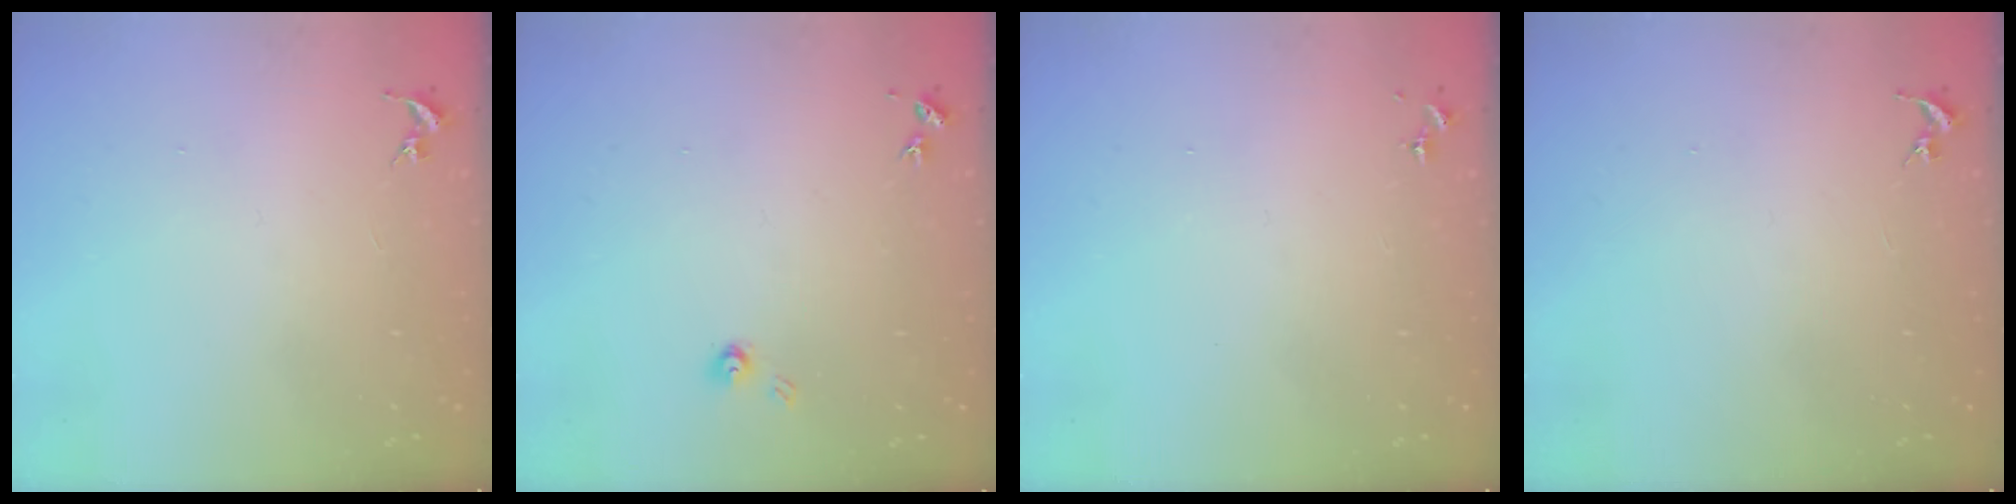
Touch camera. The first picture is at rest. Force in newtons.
{"total": 3.8, "press": 3.7, "slide": 0.2}
{"total": 0.0}
{"total": 0.0}